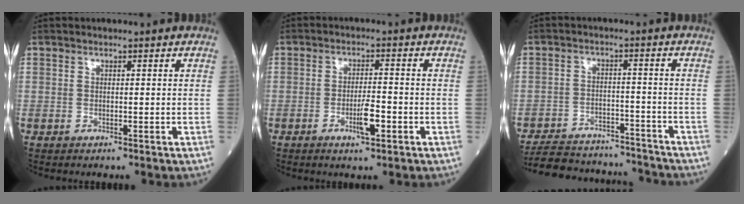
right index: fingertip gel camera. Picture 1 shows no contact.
{"total": 4.4, "force": [-1.8, 0.7, 3.9], "torque": [-0.068, -0.001, -0.030]}
{"total": 15.8, "force": [-14.8, 4.0, 3.6], "torque": [-0.072, 0.015, -0.210]}